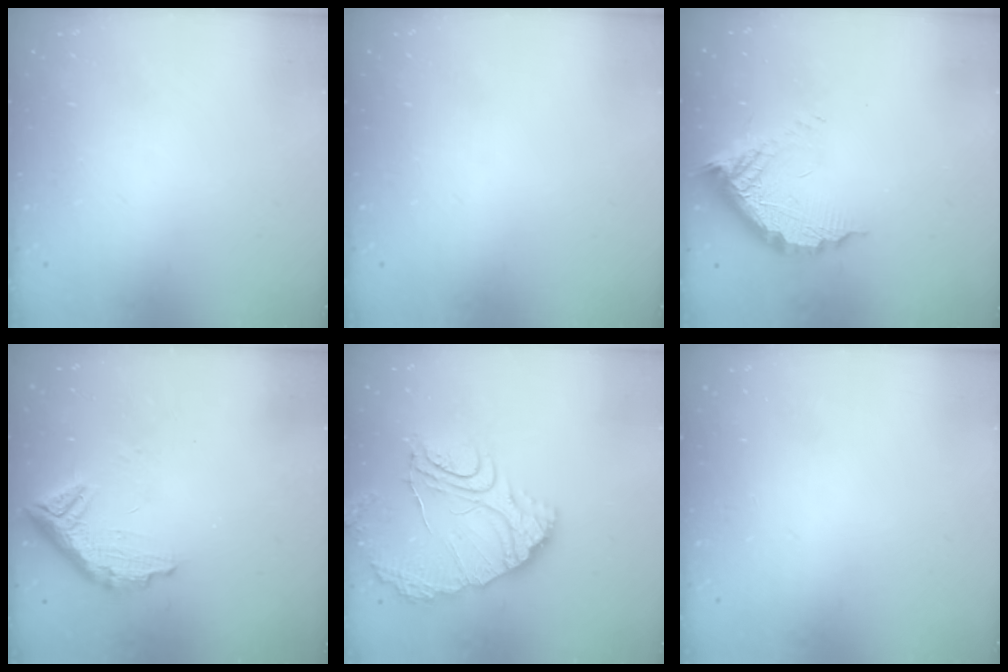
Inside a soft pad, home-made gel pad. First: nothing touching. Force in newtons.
{"total": 0.0}
{"total": 13.5, "press": 13.4, "slide": 1.2}
{"total": 10.8, "press": 10.7, "slide": 0.8}
{"total": 15.4, "press": 15.3, "slide": 1.6}
{"total": 0.0}